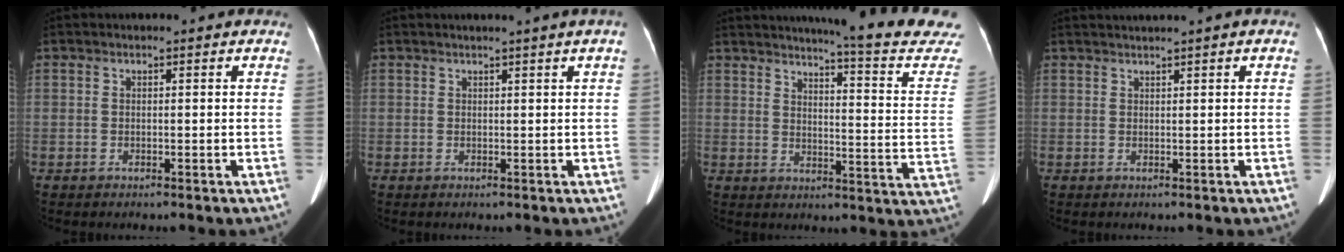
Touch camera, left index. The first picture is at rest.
{"total": 1.5, "force": [1.1, -0.5, 1.0], "torque": [-0.012, 0.002, 0.019]}
{"total": 19.7, "force": [18.1, -0.2, 7.7], "torque": [-0.099, -0.105, 0.202]}
{"total": 1.7, "force": [1.3, -0.7, 0.9], "torque": [-0.017, 0.009, 0.029]}